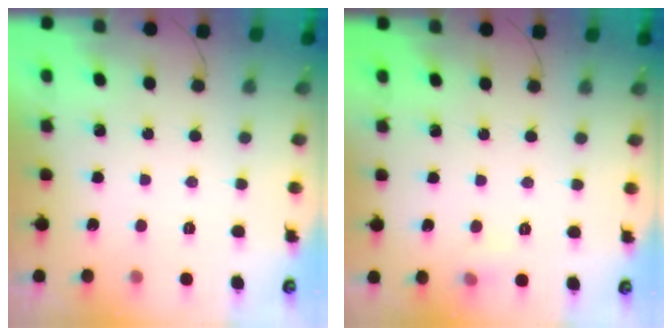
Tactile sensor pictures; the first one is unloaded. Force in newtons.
{"total": 3.7, "press": 3.5, "slide": 1.1}